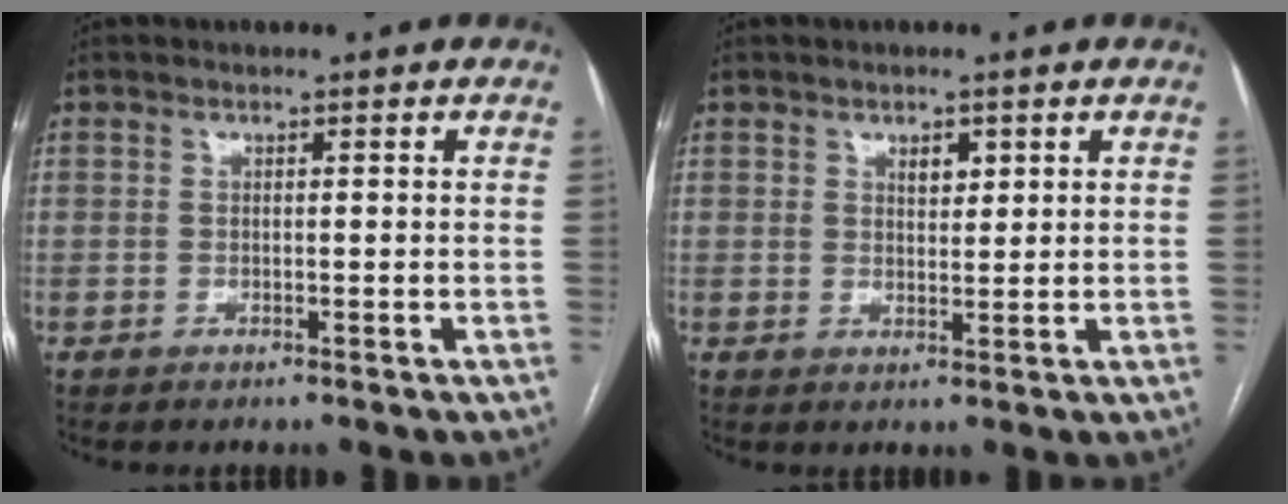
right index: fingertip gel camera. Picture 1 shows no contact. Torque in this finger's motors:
{"motor_torque": [0.02, 0.04, 0.04, 0.03]}